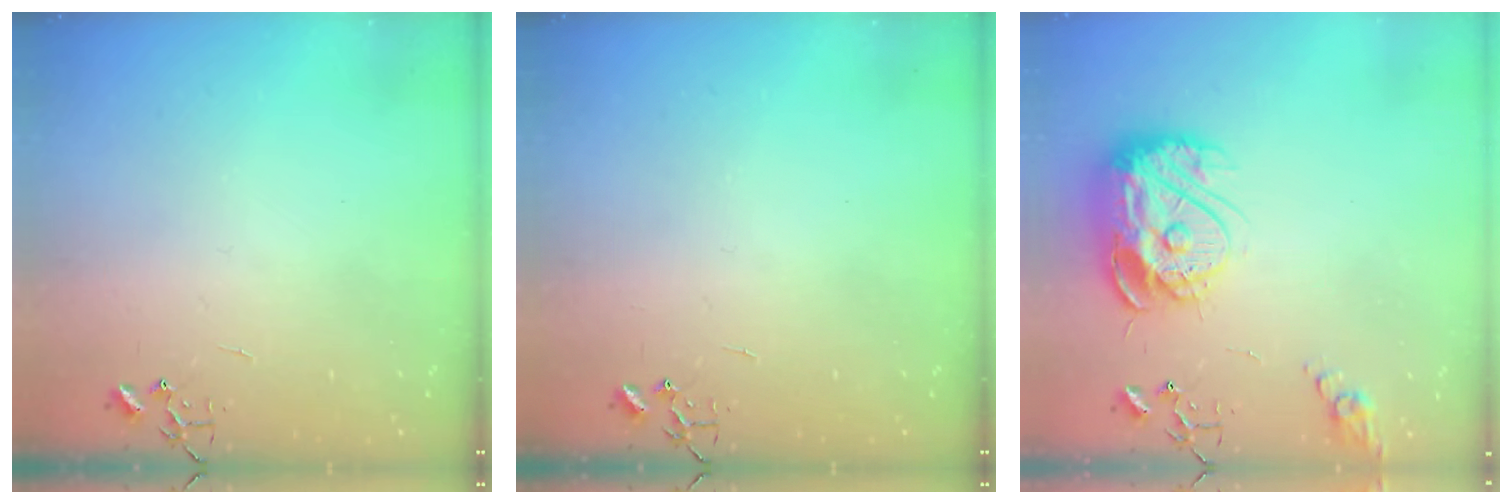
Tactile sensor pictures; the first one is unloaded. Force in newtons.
{"total": 0.0}
{"total": 17.3, "press": 17.2, "slide": 1.8}